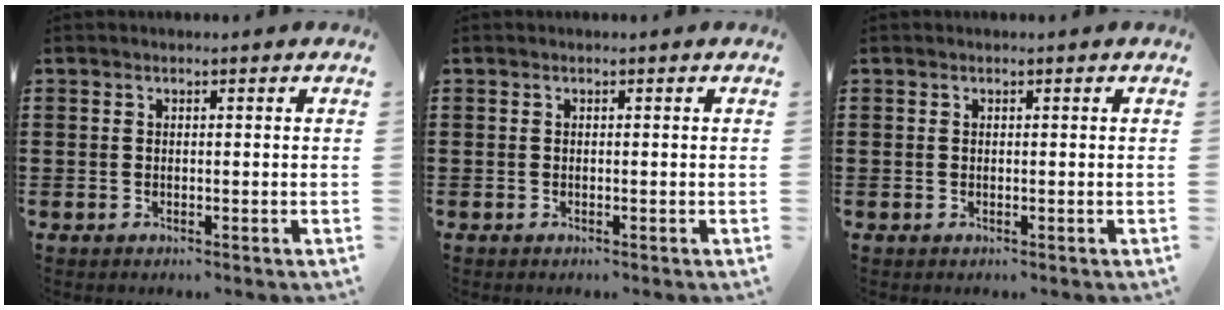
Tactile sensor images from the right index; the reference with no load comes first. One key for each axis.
{"total": 0.0}
{"total": 0.0}